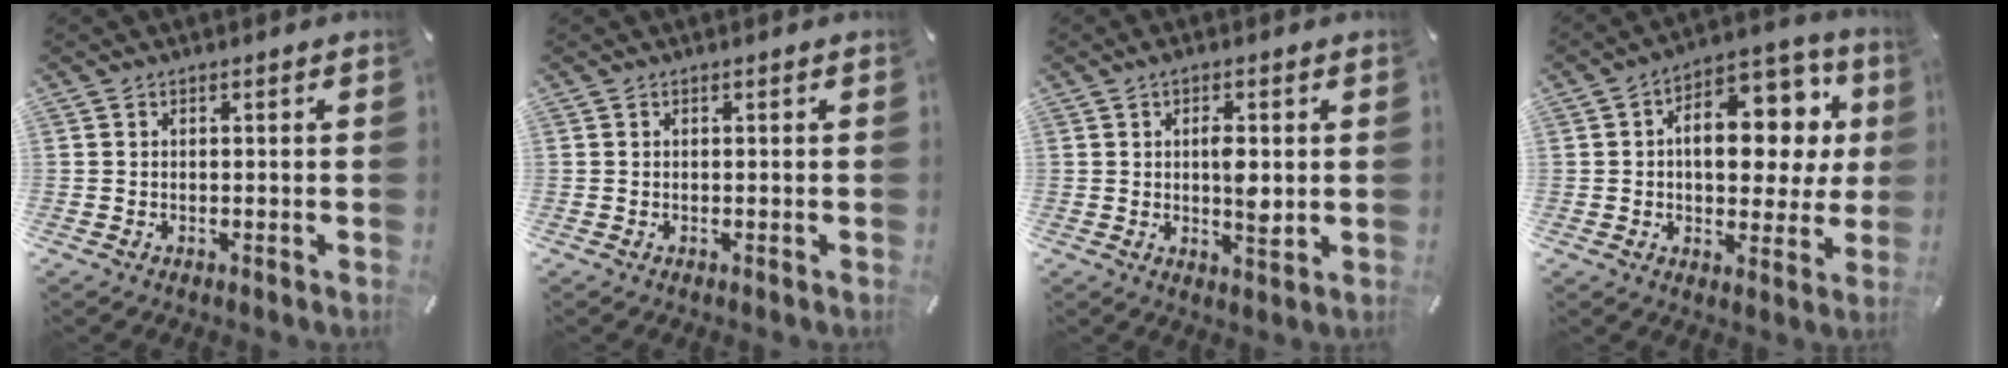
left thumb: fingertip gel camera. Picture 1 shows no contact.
{"total": 0.0}
{"total": 6.1, "force": [0.7, 2.4, 5.6], "torque": [-0.099, -0.004, 0.007]}
{"total": 16.9, "force": [3.8, 10.0, 13.1], "torque": [-0.169, -0.024, 0.064]}